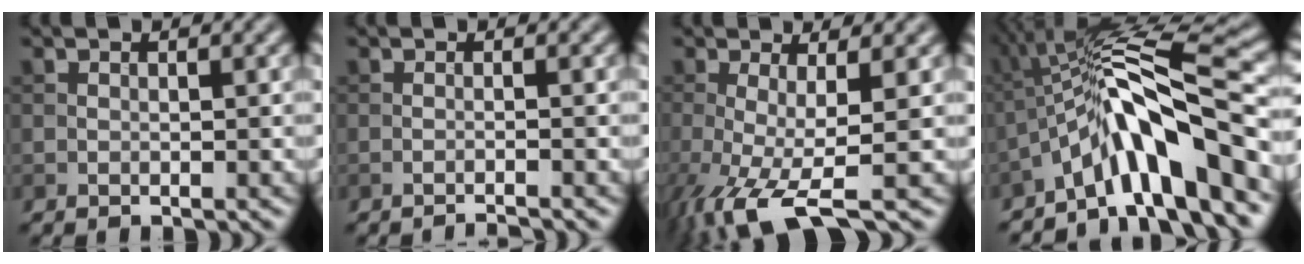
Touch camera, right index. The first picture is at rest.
{"total": 1.3, "force": [-0.9, 0.3, 1.0], "torque": [-0.002, -0.001, -0.026]}
{"total": 6.4, "force": [-2.5, 1.4, 5.7], "torque": [-0.110, -0.012, -0.053]}
{"total": 9.8, "force": [-4.3, 1.9, 8.6], "torque": [-0.130, 0.022, -0.083]}